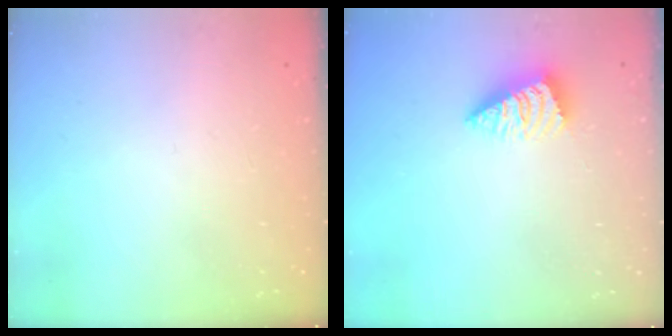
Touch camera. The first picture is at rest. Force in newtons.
{"total": 2.4, "press": 2.4, "slide": 0.4}